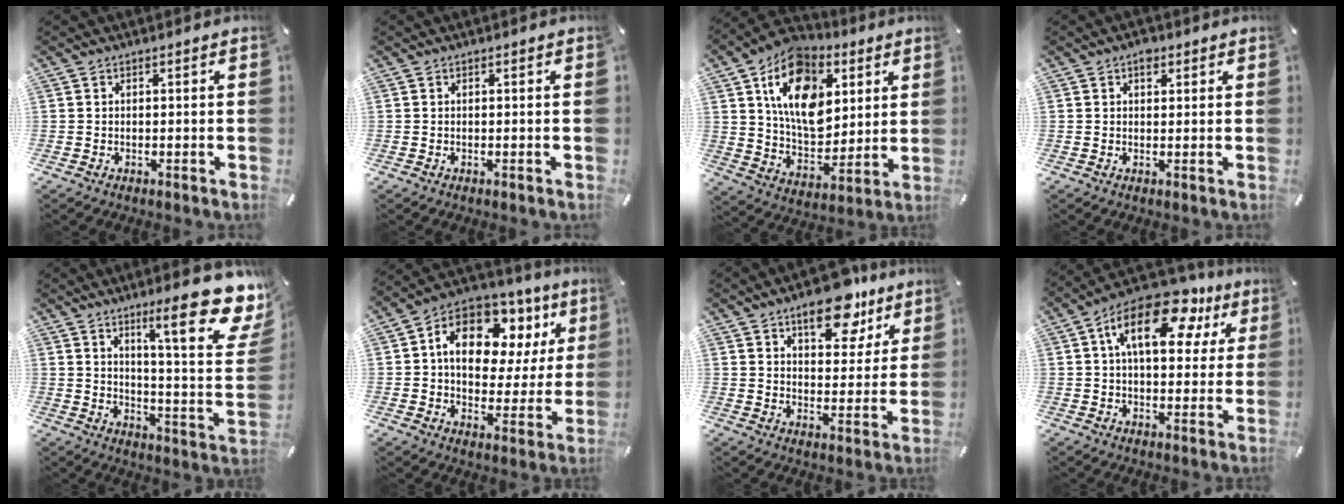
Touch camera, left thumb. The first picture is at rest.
{"total": 0.0}
{"total": 17.8, "force": [6.9, 12.6, 10.5], "torque": [-0.162, -0.025, 0.129]}
{"total": 2.2, "force": [1.2, 1.5, 1.2], "torque": [-0.002, -0.006, 0.015]}
{"total": 19.1, "force": [12.2, 4.5, 14.1], "torque": [-0.197, -0.091, 0.190]}
{"total": 15.0, "force": [5.6, 10.4, 9.3], "torque": [-0.142, -0.026, 0.100]}
{"total": 14.3, "force": [9.6, 7.0, 8.0], "torque": [-0.088, -0.054, 0.160]}
{"total": 17.3, "force": [7.3, 9.2, 12.8], "torque": [-0.195, -0.021, 0.119]}